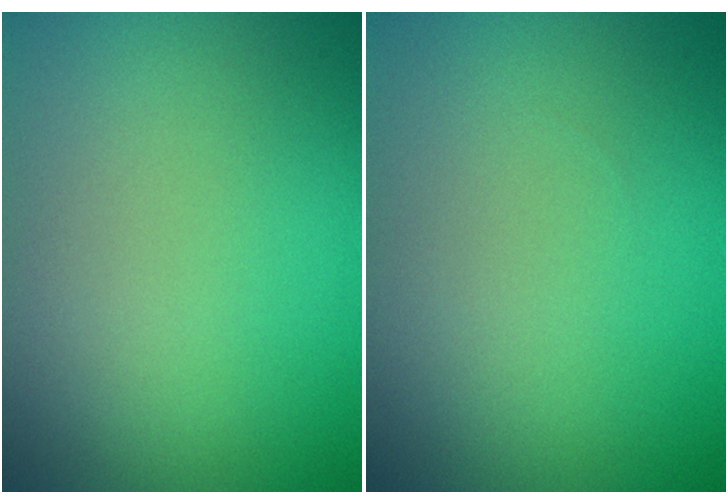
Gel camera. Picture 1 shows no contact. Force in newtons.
{"total": 0.0}